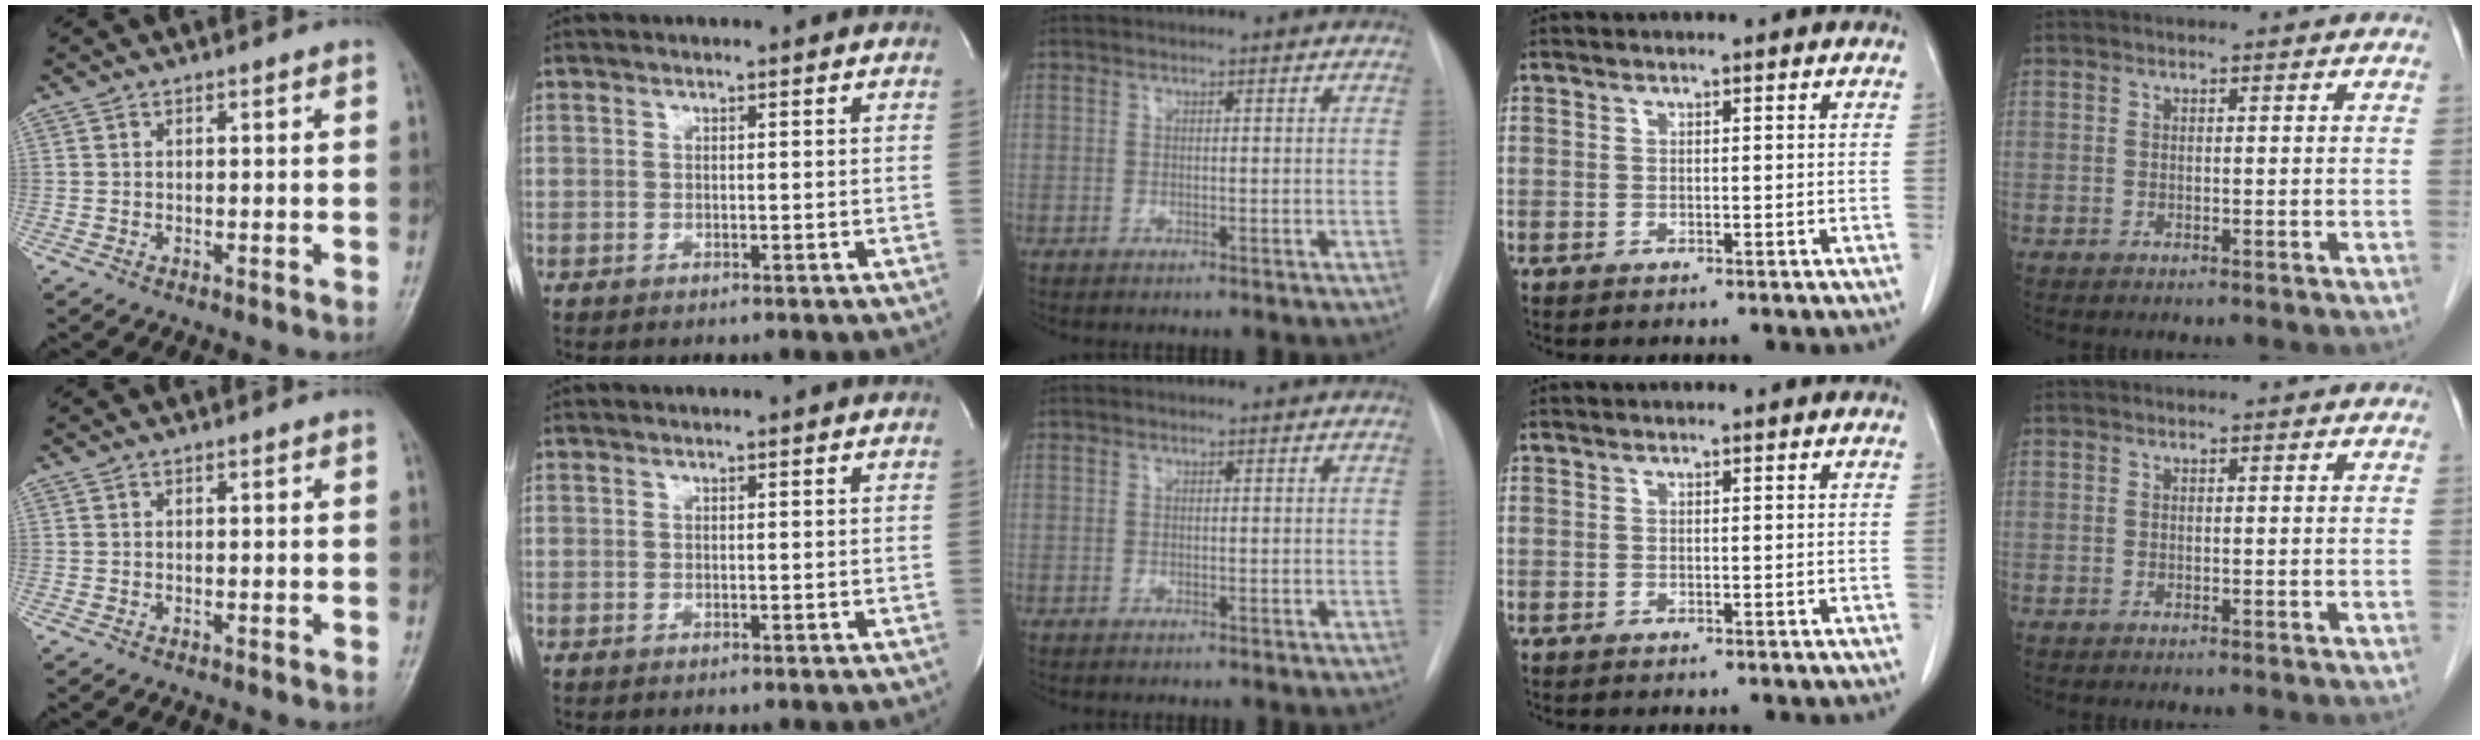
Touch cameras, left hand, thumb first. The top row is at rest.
{}